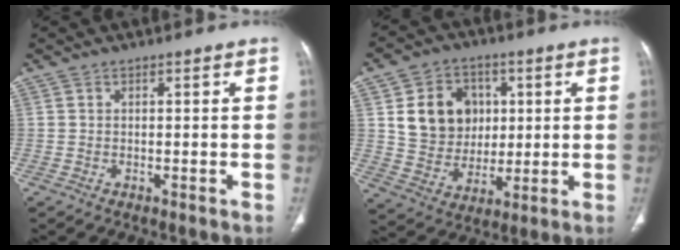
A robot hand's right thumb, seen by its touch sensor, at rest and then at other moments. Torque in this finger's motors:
{"motor_torque": [1.70, 1.69, 0.10, -0.08, 0.08]}